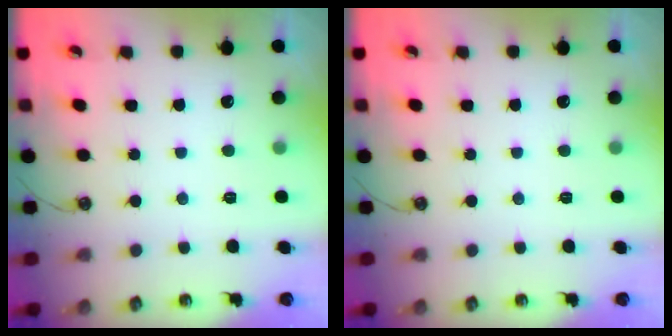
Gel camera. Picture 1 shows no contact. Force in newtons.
{"total": 0.0}